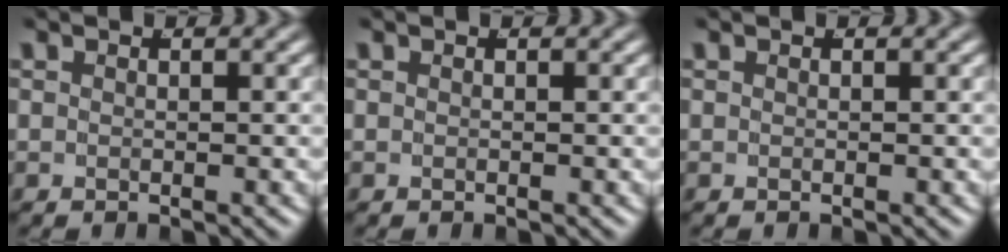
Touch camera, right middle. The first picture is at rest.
{"total": 0.0}
{"total": 0.0}